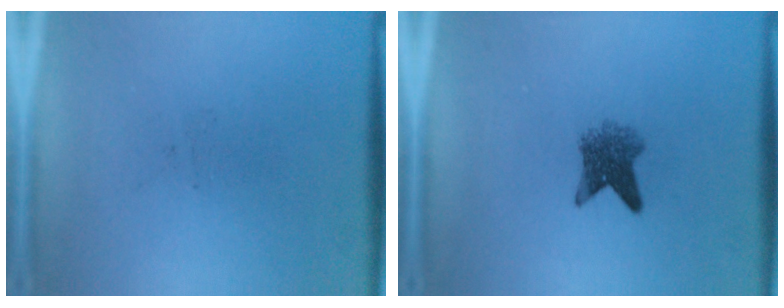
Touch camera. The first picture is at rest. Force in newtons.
{"total": 4.0}